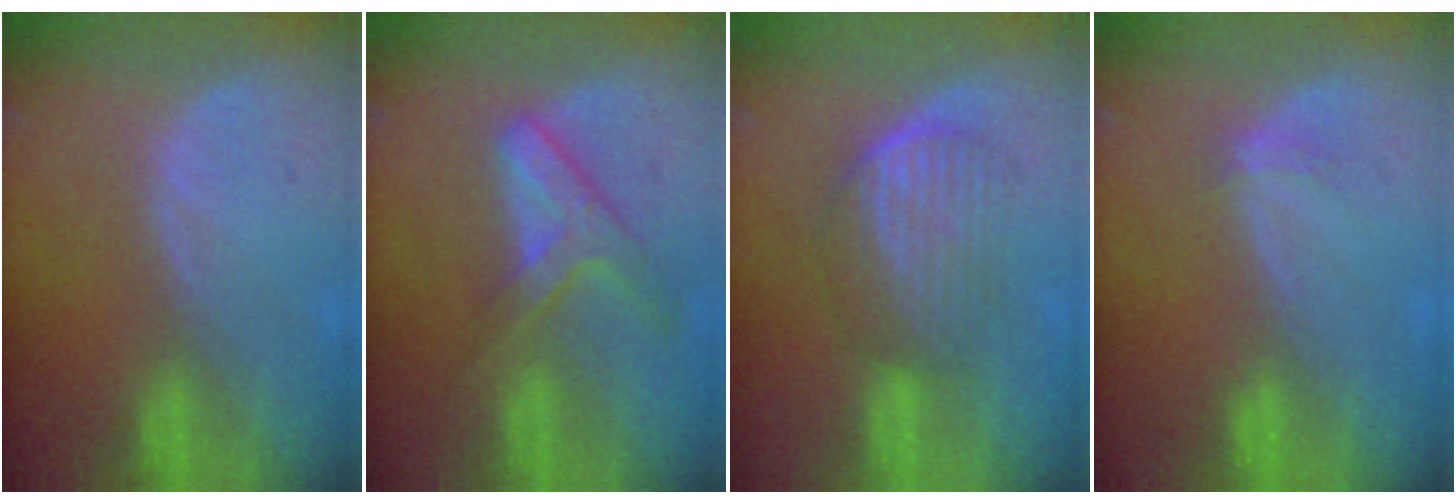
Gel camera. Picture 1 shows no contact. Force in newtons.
{"total": 6.6, "press": 5.8, "slide": 3.3}
{"total": 7.0, "press": 5.9, "slide": 3.8}
{"total": 1.5, "press": 1.1, "slide": 1.0}